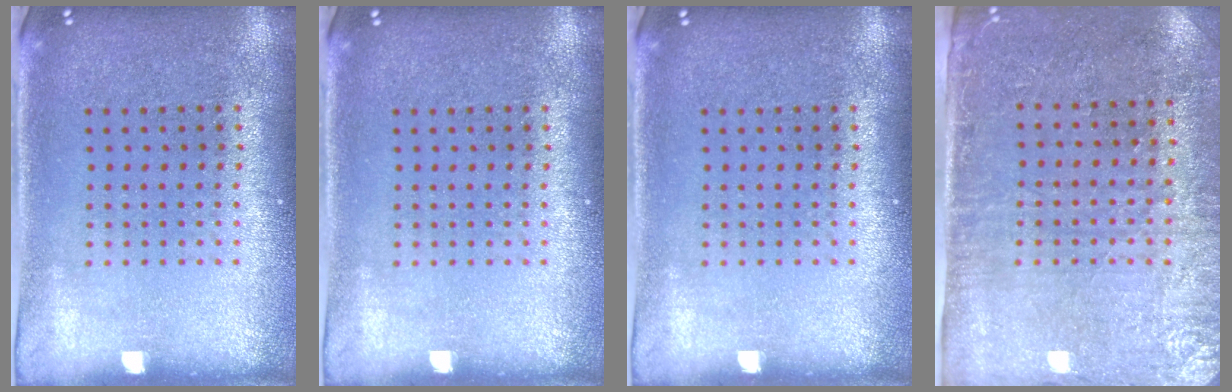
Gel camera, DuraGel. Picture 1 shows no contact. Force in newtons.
{"total": 0.0}
{"total": 0.0}
{"total": 3.0, "press": 2.6, "slide": 1.4}